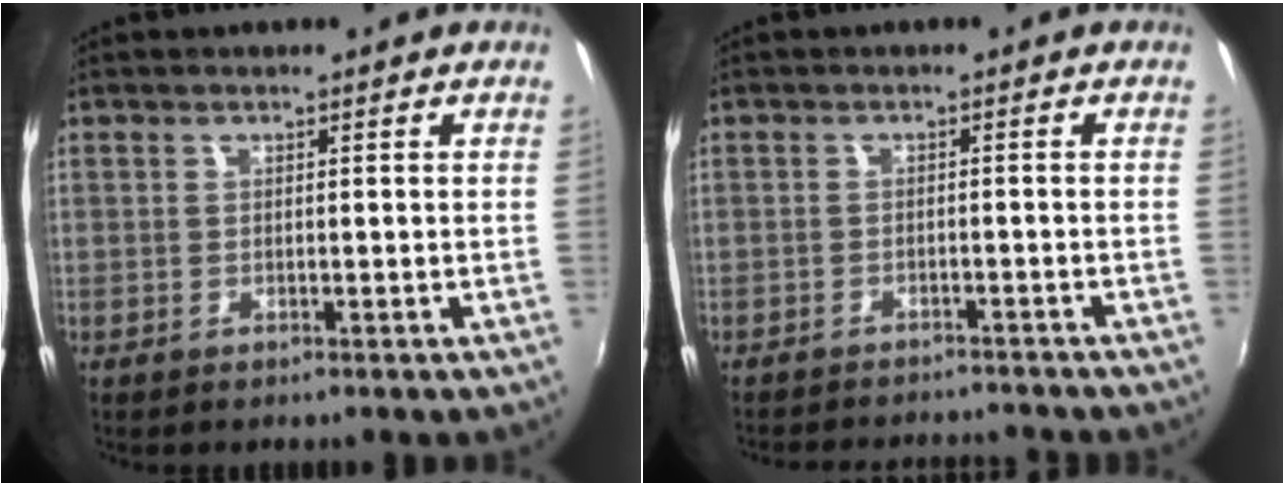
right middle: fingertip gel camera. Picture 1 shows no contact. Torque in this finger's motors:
{"motor_torque": [0.11, -0.17, 0.05, 0.01]}